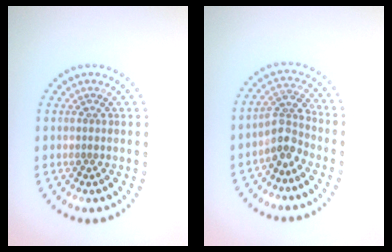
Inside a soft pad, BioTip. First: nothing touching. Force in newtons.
{"total": 2.8, "press": 2.2, "slide": 1.7}